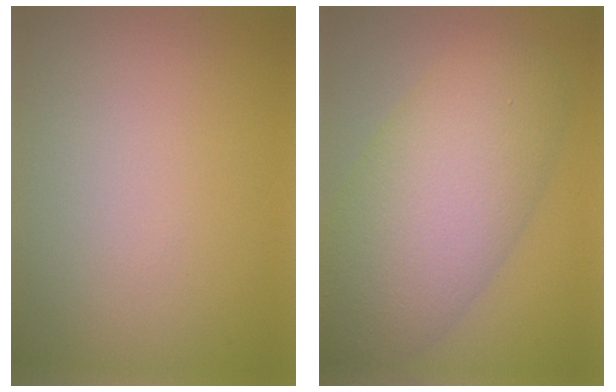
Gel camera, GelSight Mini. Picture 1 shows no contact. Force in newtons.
{"total": 9.9, "press": 9.8, "slide": 0.6}